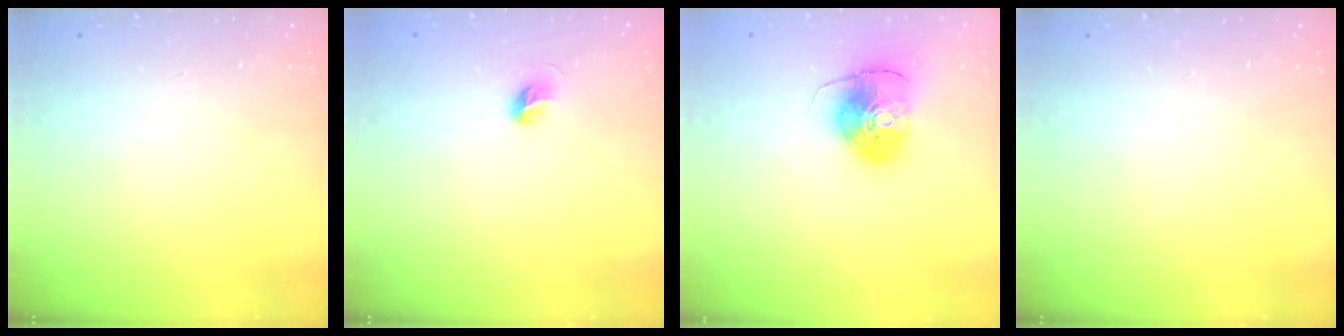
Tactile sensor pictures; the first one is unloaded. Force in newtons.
{"total": 5.3, "press": 5.2, "slide": 1.0}
{"total": 8.6, "press": 8.5, "slide": 1.1}
{"total": 0.0}